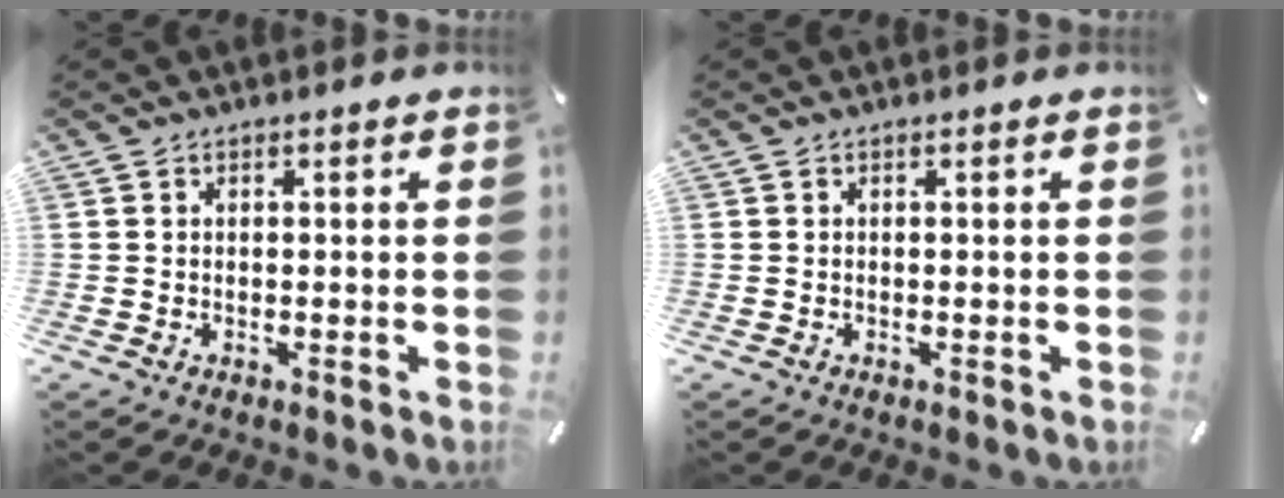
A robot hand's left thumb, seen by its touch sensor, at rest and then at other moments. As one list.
[{"total": 0.0}]